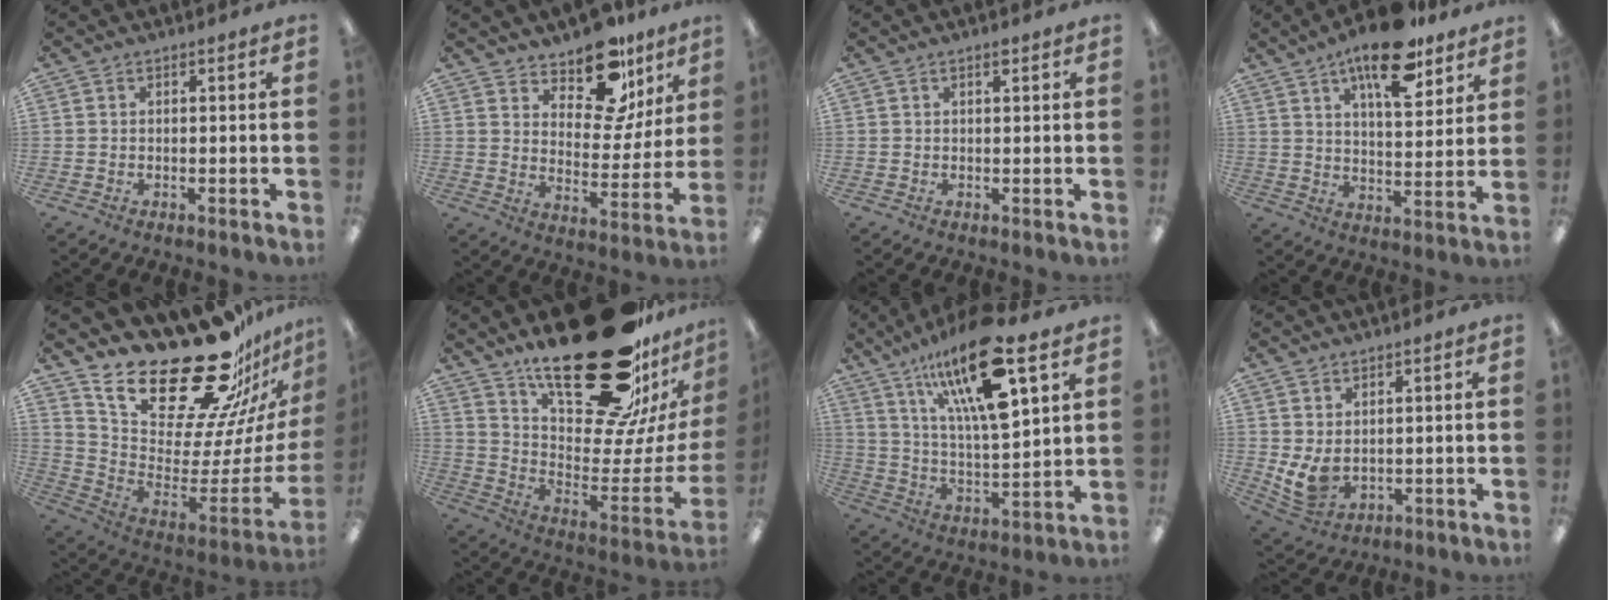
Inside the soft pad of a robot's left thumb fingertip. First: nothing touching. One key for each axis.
{"total": 15.5, "fx": 12.2, "fy": 6.9, "fz": 6.6, "tx": -0.098, "ty": -0.084, "tz": 0.215}
{"total": 1.2, "fx": 0.9, "fy": 0.4, "fz": 0.7, "tx": -0.007, "ty": -0.003, "tz": 0.013}
{"total": 15.6, "fx": 10.5, "fy": 5.8, "fz": 10.0, "tx": -0.144, "ty": -0.051, "tz": 0.172}
{"total": 30.6, "fx": 23.1, "fy": 11.3, "fz": 16.5, "tx": -0.250, "ty": -0.186, "tz": 0.426}
{"total": 32.1, "fx": 20.8, "fy": 13.3, "fz": 20.6, "tx": -0.256, "ty": -0.145, "tz": 0.379}
{"total": 20.9, "fx": 12.6, "fy": 5.8, "fz": 15.6, "tx": -0.281, "ty": -0.064, "tz": 0.201}
{"total": 6.2, "fx": 1.5, "fy": 4.8, "fz": 3.7, "tx": -0.085, "ty": -0.016, "tz": 0.031}